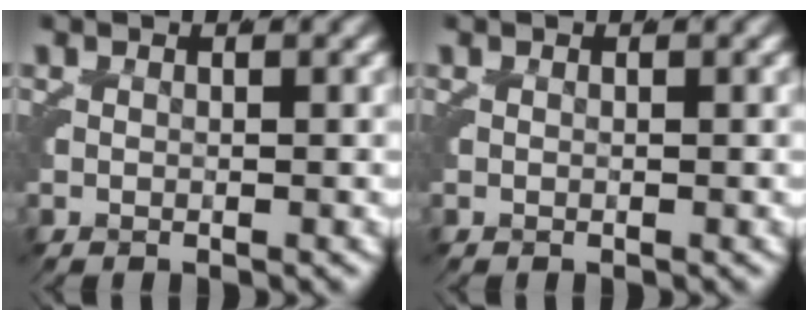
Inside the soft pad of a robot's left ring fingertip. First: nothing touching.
{"total": 0.0}